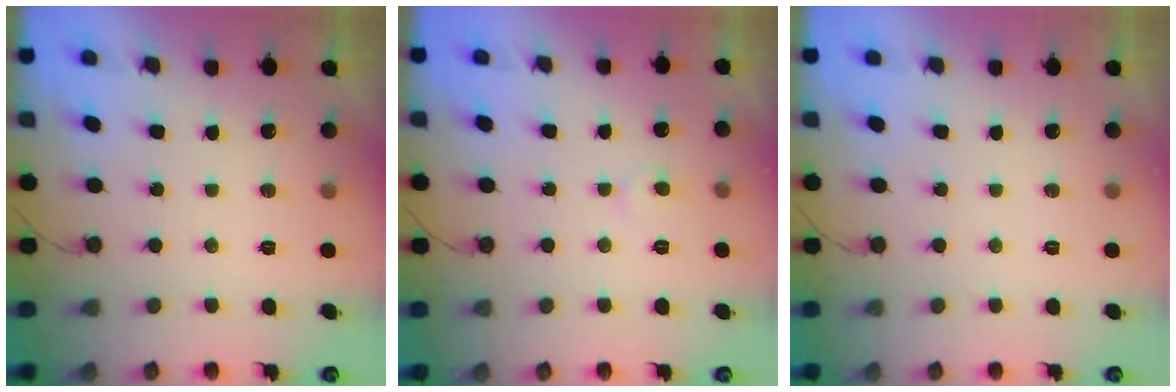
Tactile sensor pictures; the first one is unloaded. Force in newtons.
{"total": 2.2, "press": 2.2, "slide": 0.2}
{"total": 0.0}